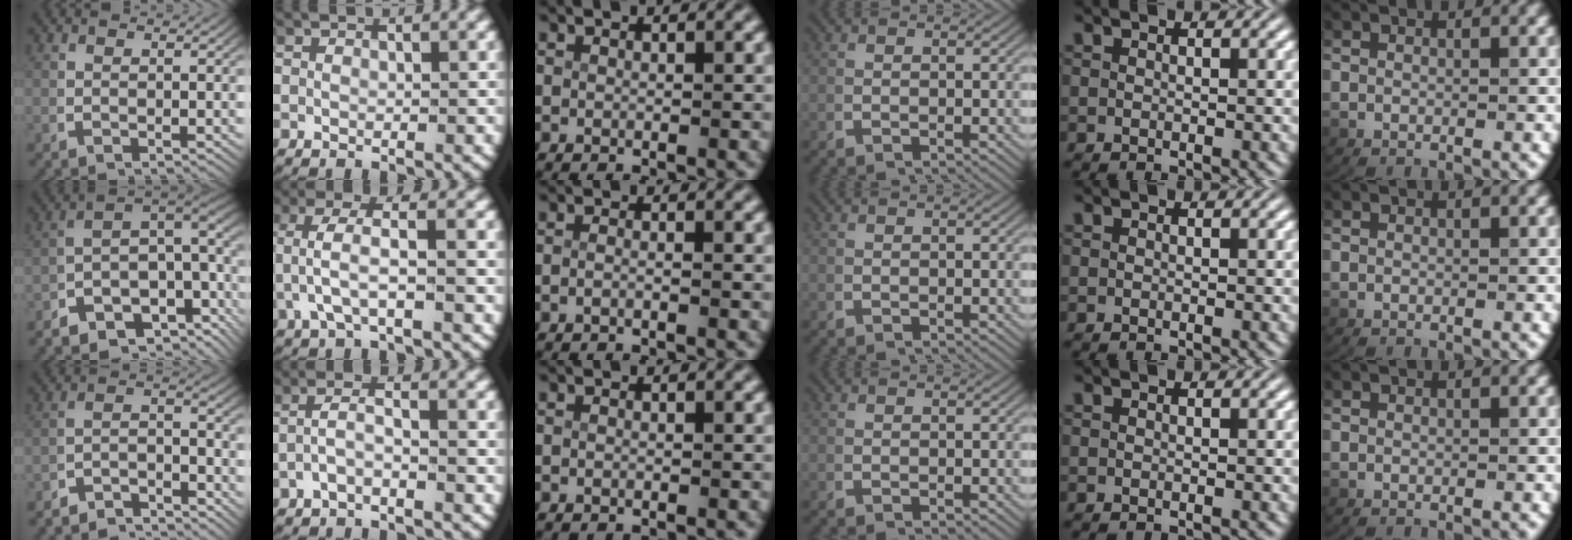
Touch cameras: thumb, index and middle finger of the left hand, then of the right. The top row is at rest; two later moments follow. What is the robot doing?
{"motion": "lift_and_place", "object": "towel"}